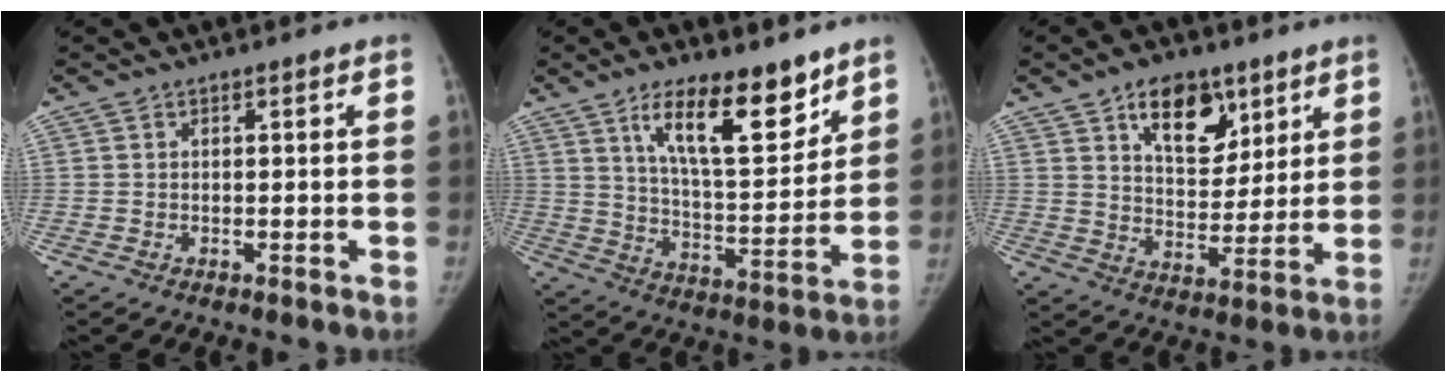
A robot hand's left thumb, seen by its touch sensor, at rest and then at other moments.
{"total": 16.0, "force": [10.1, 5.6, 11.1], "torque": [-0.140, -0.068, 0.176]}
{"total": 12.6, "force": [7.1, 7.4, 7.5], "torque": [-0.076, -0.039, 0.117]}